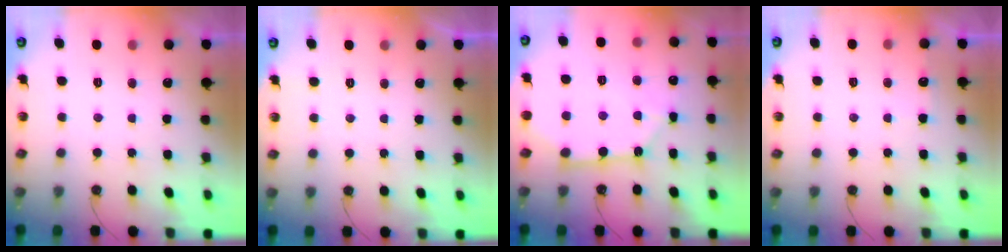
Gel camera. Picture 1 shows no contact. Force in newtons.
{"total": 0.0}
{"total": 12.1, "press": 12.0, "slide": 1.5}
{"total": 3.8, "press": 3.8, "slide": 0.4}